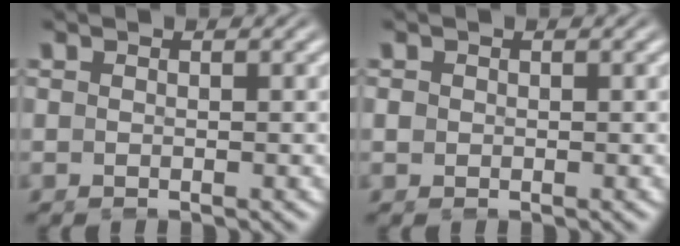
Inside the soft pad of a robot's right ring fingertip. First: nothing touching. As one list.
[{"total": 0.7, "force": [0.1, 0.7, 0.2], "torque": [-0.009, -0.005, 0.004]}]